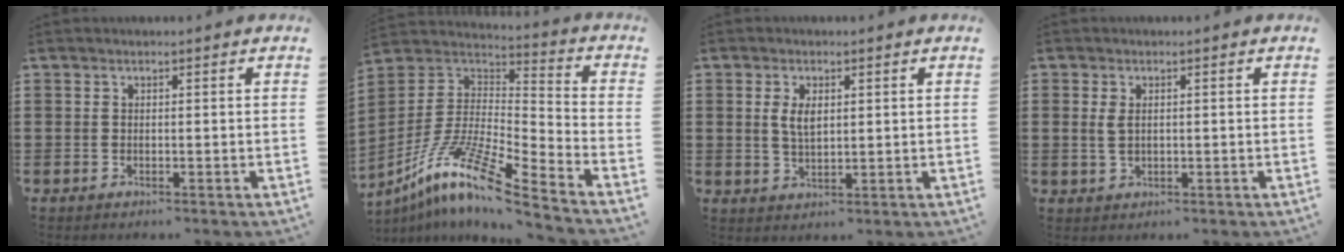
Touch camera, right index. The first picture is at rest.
{"total": 12.3, "force": [-8.9, 1.0, 8.4], "torque": [-0.177, -0.002, -0.178]}
{"total": 3.7, "force": [0.8, 1.8, 3.1], "torque": [-0.058, 0.003, 0.012]}
{"total": 2.4, "force": [0.5, 1.3, 1.9], "torque": [-0.049, 0.003, 0.006]}